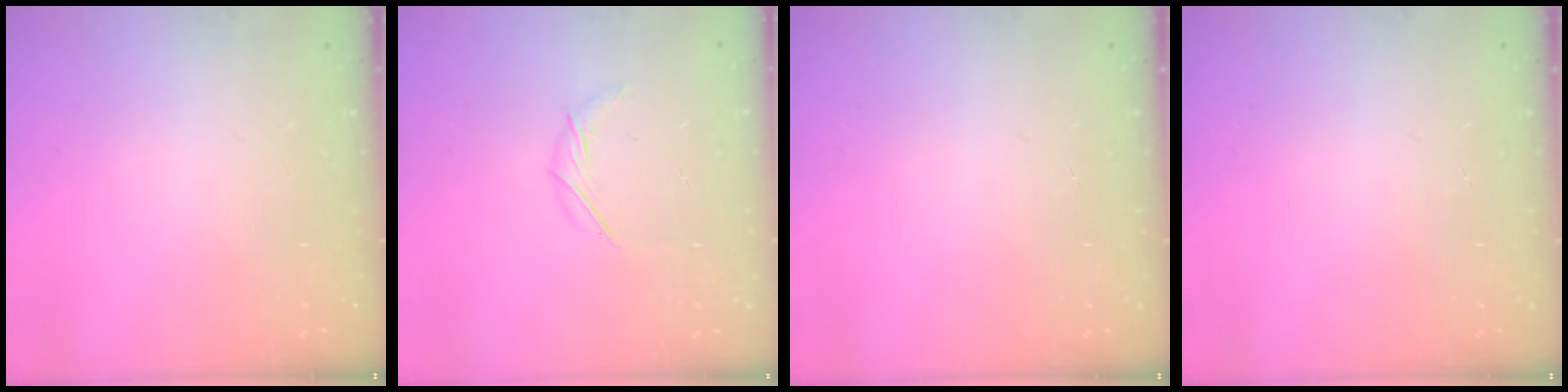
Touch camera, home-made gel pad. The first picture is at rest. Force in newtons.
{"total": 4.8, "press": 4.7, "slide": 1.1}
{"total": 0.0}
{"total": 0.0}